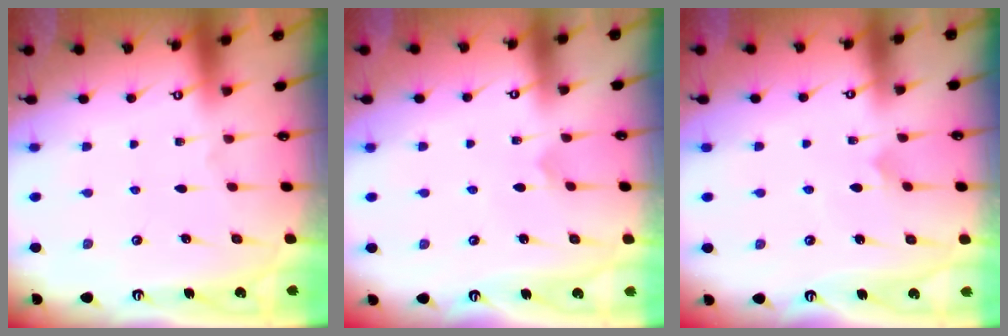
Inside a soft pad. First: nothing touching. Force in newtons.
{"total": 2.3, "press": 2.3, "slide": 0.2}
{"total": 4.3, "press": 4.3, "slide": 0.4}